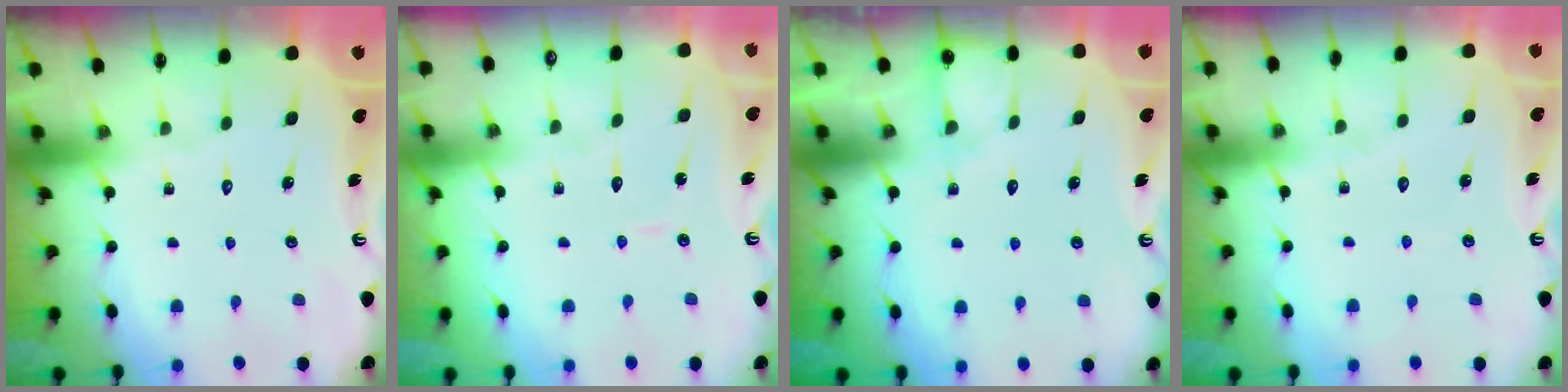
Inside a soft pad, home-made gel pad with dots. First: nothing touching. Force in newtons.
{"total": 3.8, "press": 3.8, "slide": 0.2}
{"total": 4.7, "press": 4.7, "slide": 0.4}
{"total": 2.3, "press": 2.3, "slide": 0.2}